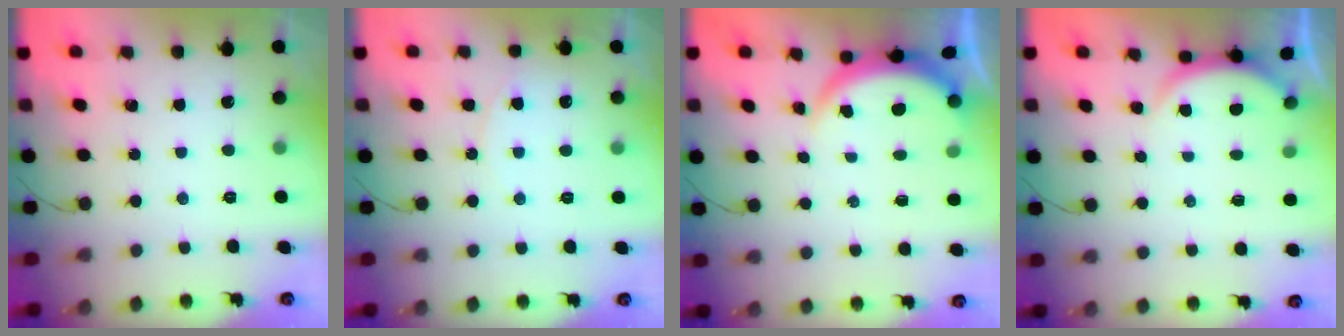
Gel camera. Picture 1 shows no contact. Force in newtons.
{"total": 4.8, "press": 4.8, "slide": 0.7}
{"total": 3.7, "press": 3.7, "slide": 0.5}
{"total": 2.5, "press": 2.5, "slide": 0.6}